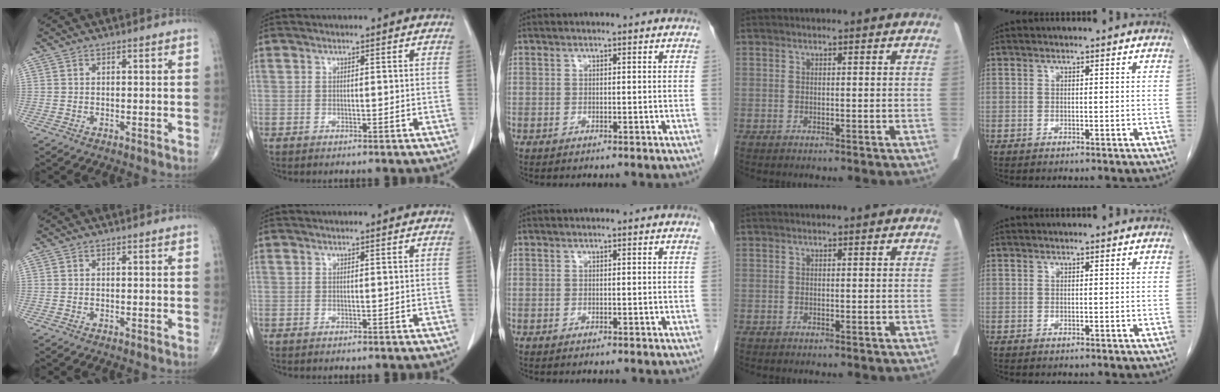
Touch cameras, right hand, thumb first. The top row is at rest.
{}